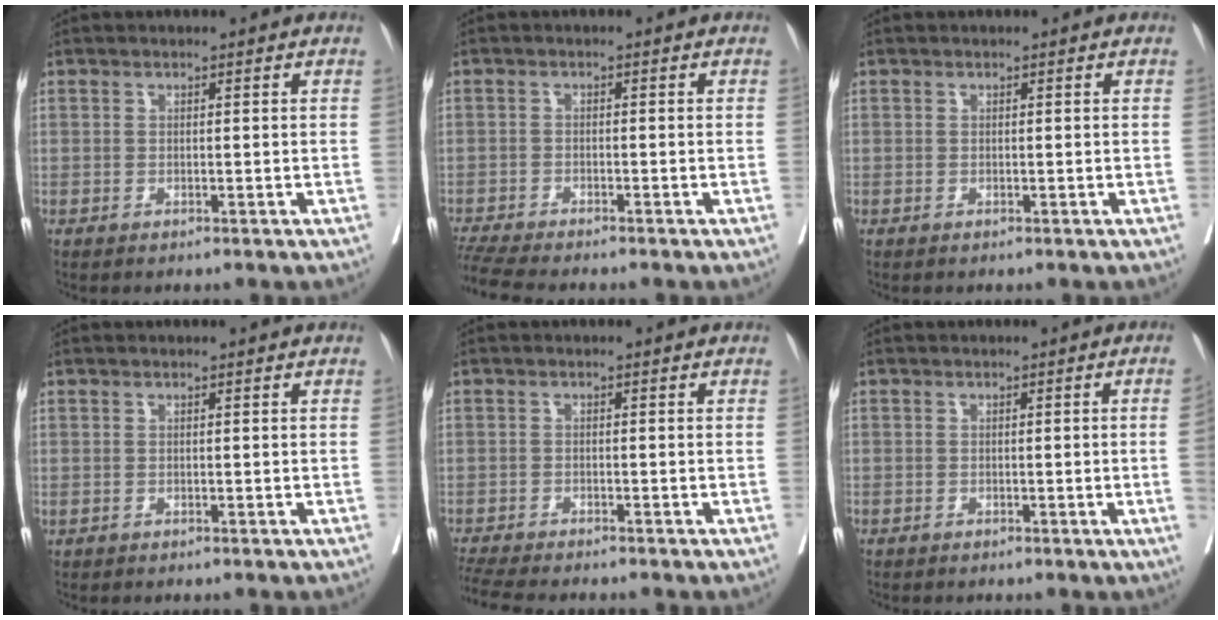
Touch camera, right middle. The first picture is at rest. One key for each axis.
{"total": 6.6, "fx": -6.0, "fy": 0.0, "fz": 2.7, "tx": -0.047, "ty": -0.015, "tz": -0.104}
{"total": 0.0}
{"total": 0.0}
{"total": 7.3, "fx": -6.6, "fy": 0.5, "fz": 3.1, "tx": -0.050, "ty": -0.013, "tz": -0.108}
{"total": 1.9, "fx": -0.4, "fy": -0.4, "fz": 1.8, "tx": -0.024, "ty": 0.000, "tz": -0.006}